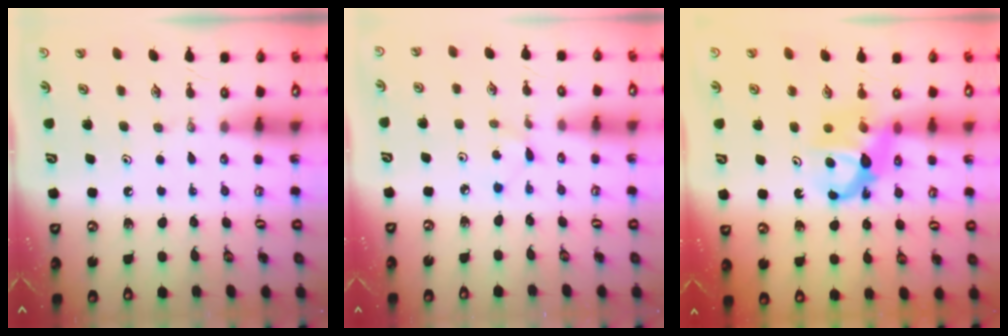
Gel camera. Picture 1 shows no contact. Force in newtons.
{"total": 2.3, "press": 2.3, "slide": 0.3}
{"total": 7.0, "press": 7.0, "slide": 0.1}